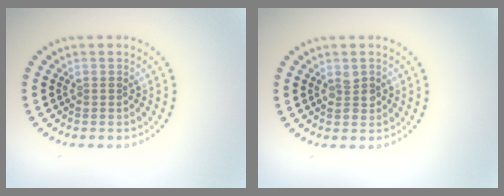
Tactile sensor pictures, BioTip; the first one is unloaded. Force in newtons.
{"total": 1.4, "press": 1.4, "slide": 0.2}